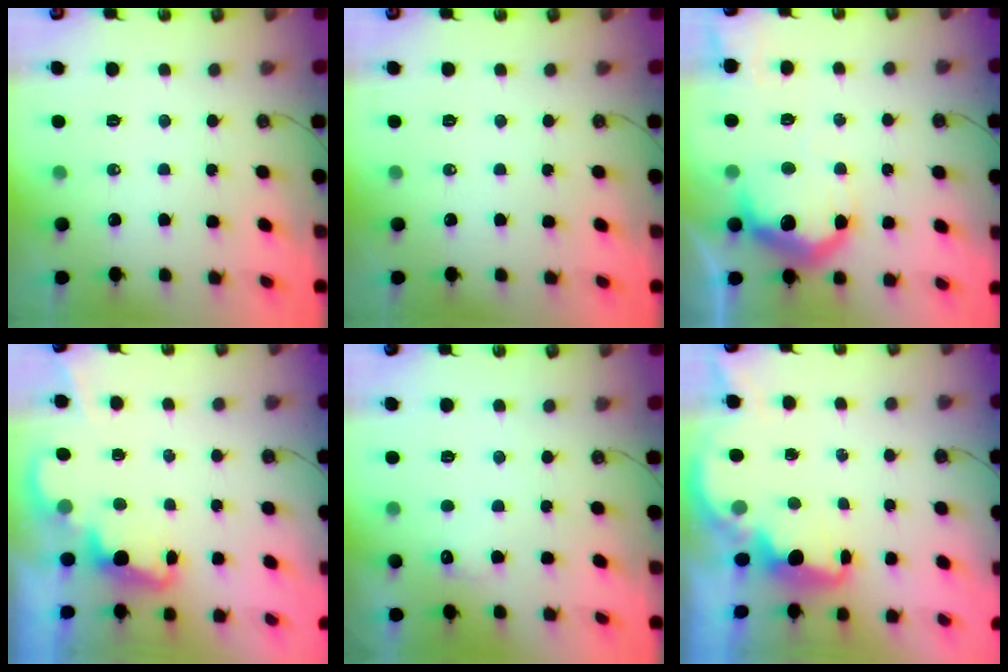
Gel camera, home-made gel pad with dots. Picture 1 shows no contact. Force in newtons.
{"total": 0.0}
{"total": 15.1, "press": 15.1, "slide": 1.0}
{"total": 2.3, "press": 2.2, "slide": 0.5}
{"total": 5.1, "press": 5.0, "slide": 1.2}
{"total": 2.3, "press": 2.2, "slide": 0.9}